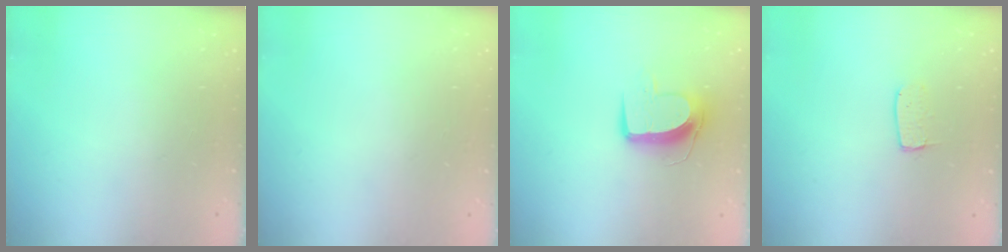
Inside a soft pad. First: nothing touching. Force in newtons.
{"total": 0.0}
{"total": 9.8, "press": 9.7, "slide": 0.7}
{"total": 3.6, "press": 3.6, "slide": 0.2}